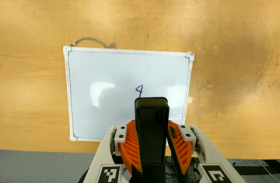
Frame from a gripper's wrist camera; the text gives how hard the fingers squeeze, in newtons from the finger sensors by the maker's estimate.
{"total": 5.9, "left": 5.2, "right": 6.7}